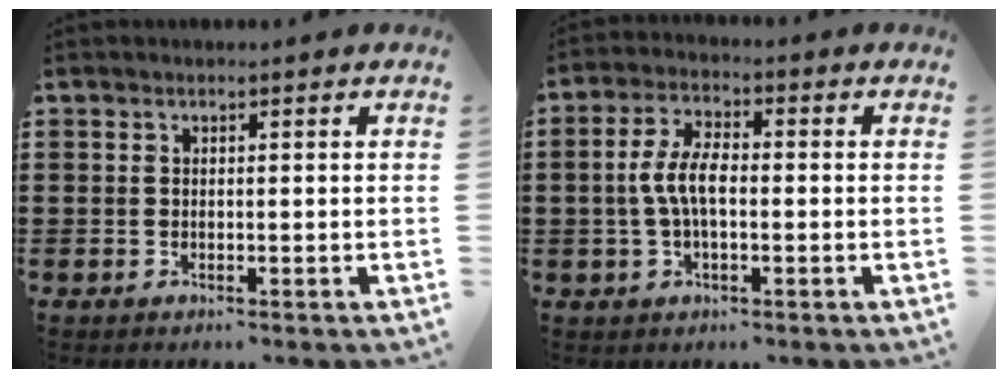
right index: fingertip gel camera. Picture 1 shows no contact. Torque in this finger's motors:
{"motor_torque": [0.25, -0.08, 0.72, 0.12]}